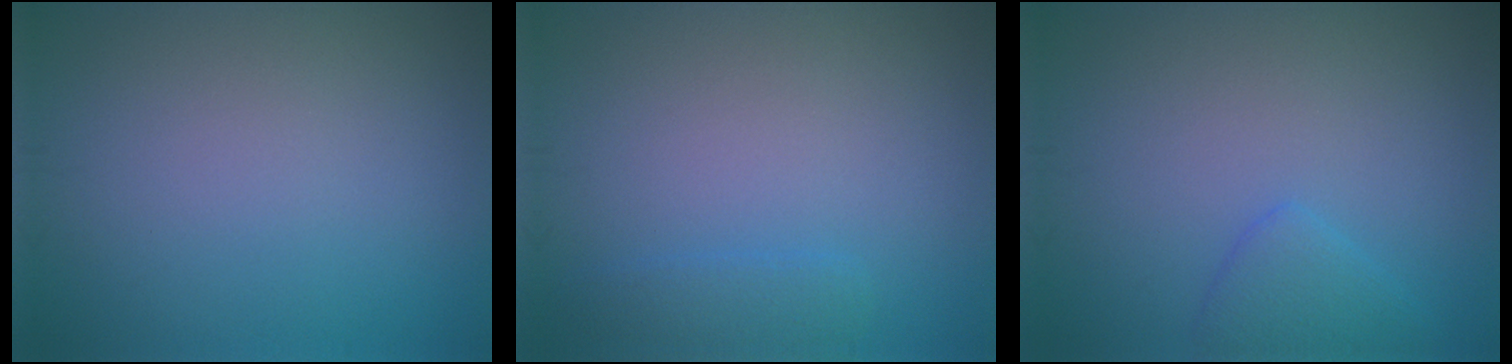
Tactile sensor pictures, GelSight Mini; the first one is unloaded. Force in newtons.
{"total": 1.4, "press": 1.4, "slide": 0.1}
{"total": 1.9, "press": 1.9, "slide": 0.2}